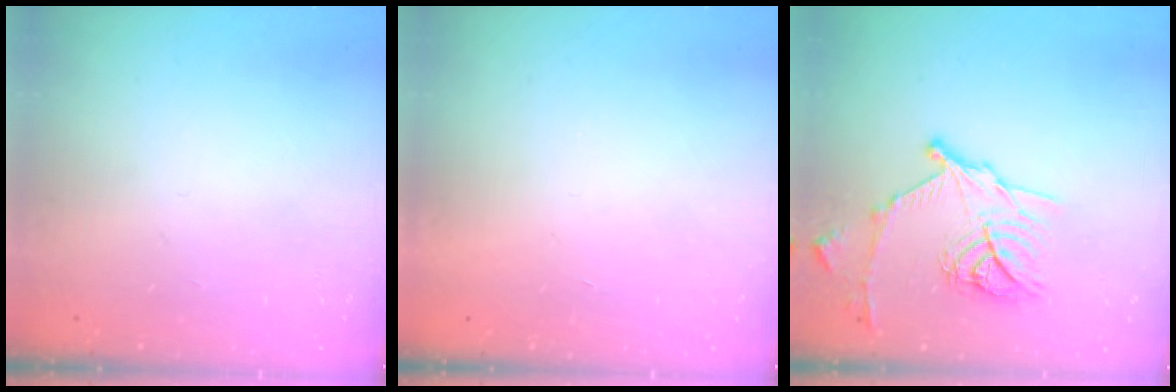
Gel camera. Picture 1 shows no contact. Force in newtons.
{"total": 1.7, "press": 1.7, "slide": 0.1}
{"total": 16.4, "press": 16.3, "slide": 1.0}